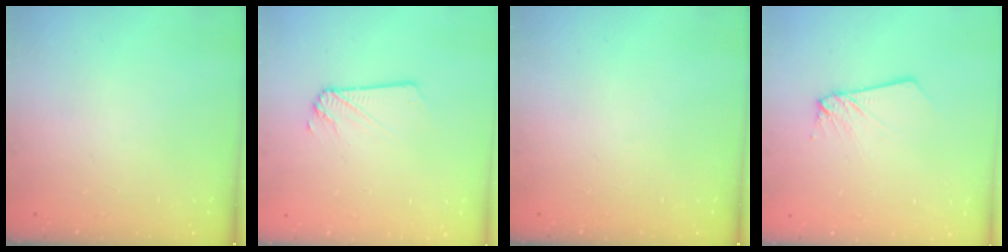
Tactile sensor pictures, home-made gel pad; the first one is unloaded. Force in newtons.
{"total": 1.9, "press": 1.9, "slide": 0.3}
{"total": 0.0}
{"total": 2.6, "press": 2.6, "slide": 0.2}